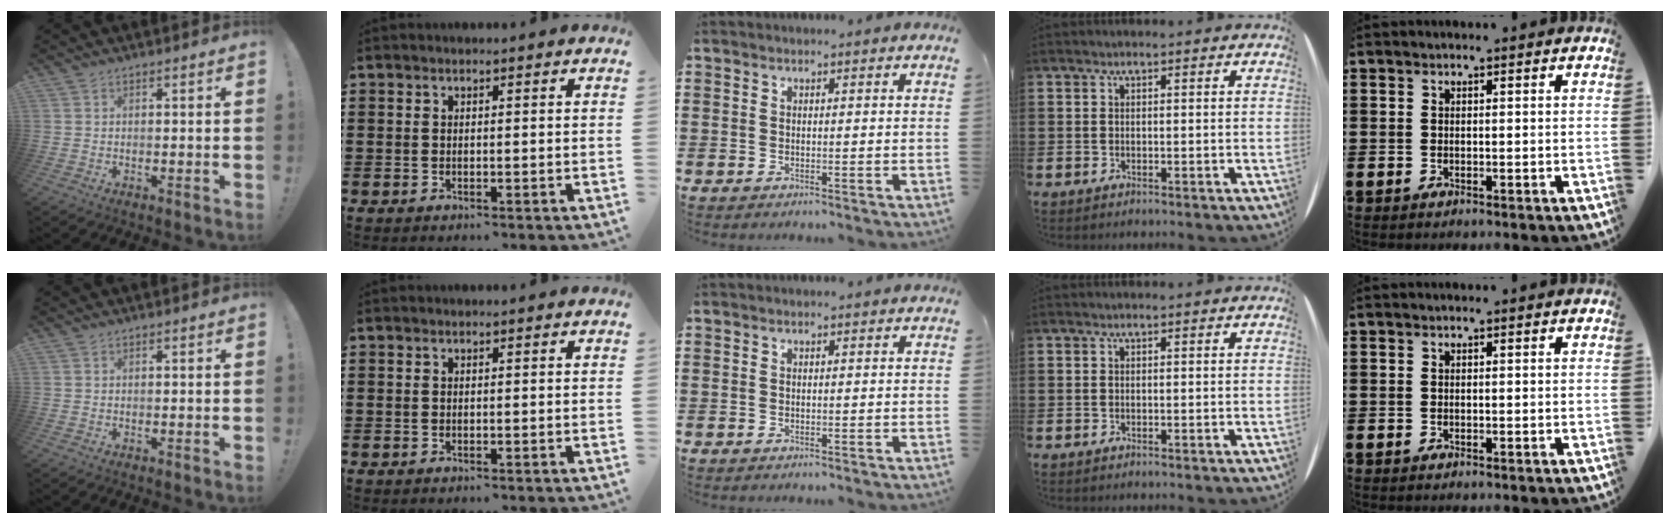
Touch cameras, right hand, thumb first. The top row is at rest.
{}